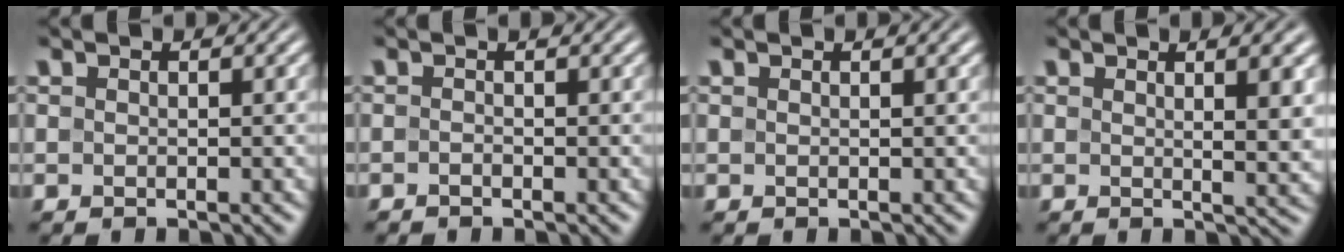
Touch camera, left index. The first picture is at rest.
{"total": 0.6, "force": [-0.3, 0.1, 0.5], "torque": [-0.010, 0.001, -0.008]}
{"total": 0.9, "force": [0.6, 0.2, 0.6], "torque": [-0.008, 0.004, 0.009]}
{"total": 5.6, "force": [1.6, 1.8, 5.1], "torque": [-0.041, 0.004, 0.019]}